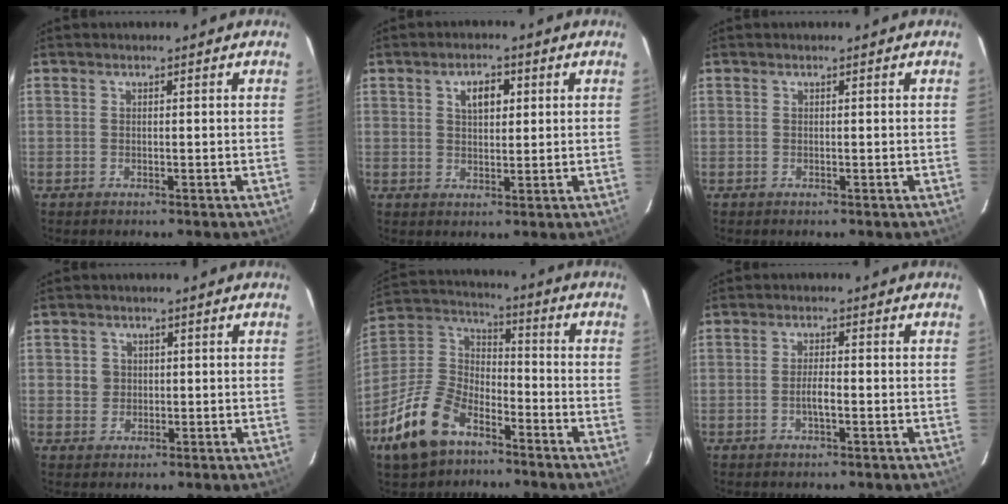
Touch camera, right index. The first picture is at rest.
{"total": 4.4, "force": [1.6, 2.5, 3.3], "torque": [-0.054, 0.011, 0.029]}
{"total": 0.0}
{"total": 2.6, "force": [0.2, 2.6, 0.4], "torque": [0.000, 0.008, 0.002]}
{"total": 16.4, "force": [-10.1, 9.0, 9.4], "torque": [-0.214, 0.010, -0.187]}
{"total": 2.7, "force": [-0.9, 0.5, 2.5], "torque": [-0.047, 0.001, -0.017]}